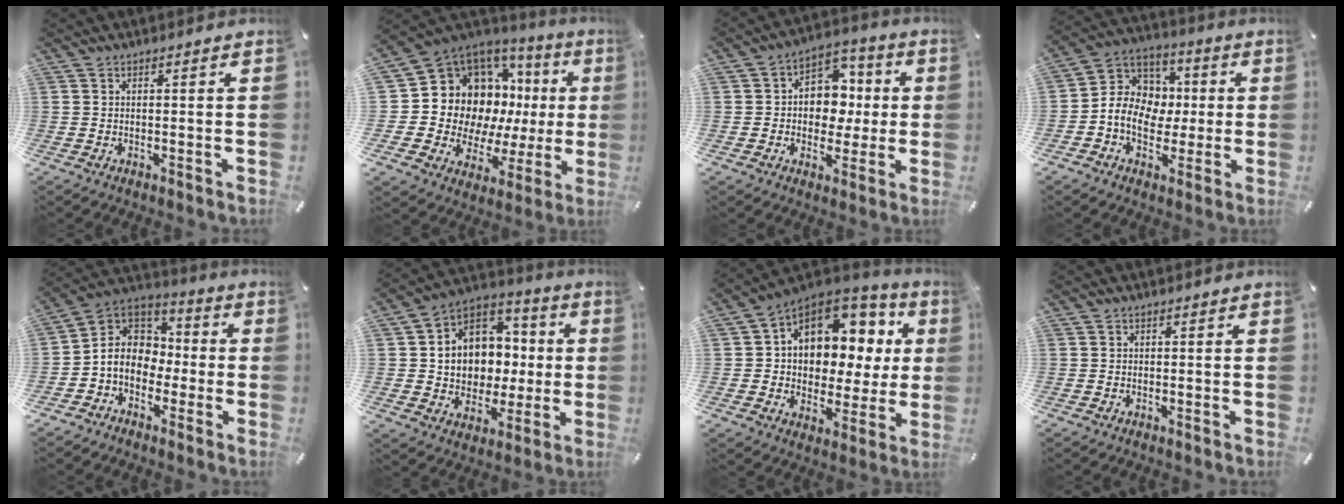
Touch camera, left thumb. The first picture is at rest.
{"total": 15.9, "force": [4.8, 12.5, 8.5], "torque": [-0.148, -0.066, 0.108]}
{"total": 9.8, "force": [-0.3, 8.6, 4.7], "torque": [-0.061, 0.005, -0.004]}
{"total": 11.1, "force": [-2.1, 9.9, 4.6], "torque": [-0.097, 0.014, -0.034]}
{"total": 9.6, "force": [-2.7, 8.5, 3.7], "torque": [-0.100, 0.012, -0.050]}
{"total": 11.5, "force": [0.0, 11.0, 3.5], "torque": [-0.062, -0.012, 0.013]}
{"total": 12.5, "force": [4.9, 9.7, 6.2], "torque": [-0.094, -0.045, 0.092]}
{"total": 0.0}